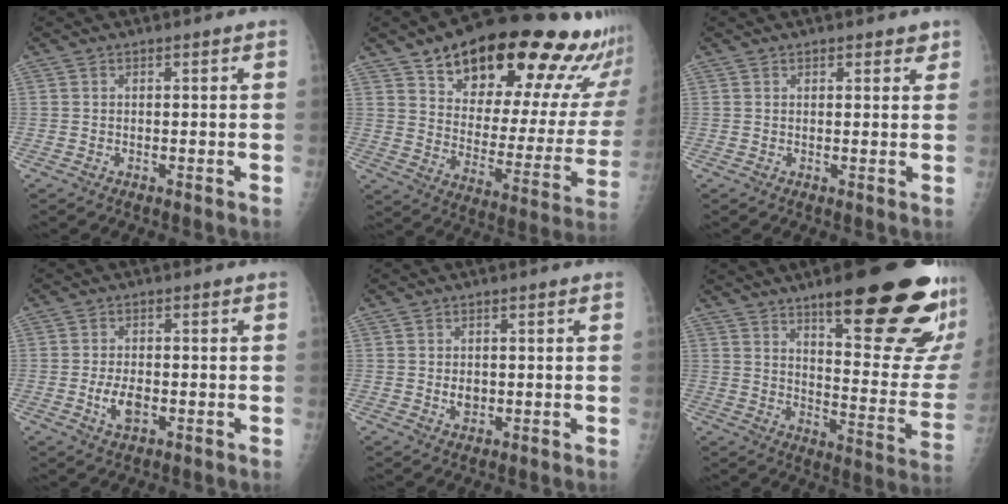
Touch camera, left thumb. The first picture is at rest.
{"total": 30.0, "force": [20.8, 10.7, 18.8], "torque": [-0.241, -0.081, 0.296]}
{"total": 2.3, "force": [1.6, 1.2, 1.0], "torque": [0.008, -0.006, 0.016]}
{"total": 4.5, "force": [-1.2, 2.5, 3.6], "torque": [-0.066, 0.002, -0.019]}
{"total": 2.4, "force": [0.0, 1.8, 1.5], "torque": [-0.014, -0.001, 0.006]}
{"total": 27.7, "force": [15.9, 6.5, 21.7], "torque": [-0.237, -0.071, 0.236]}